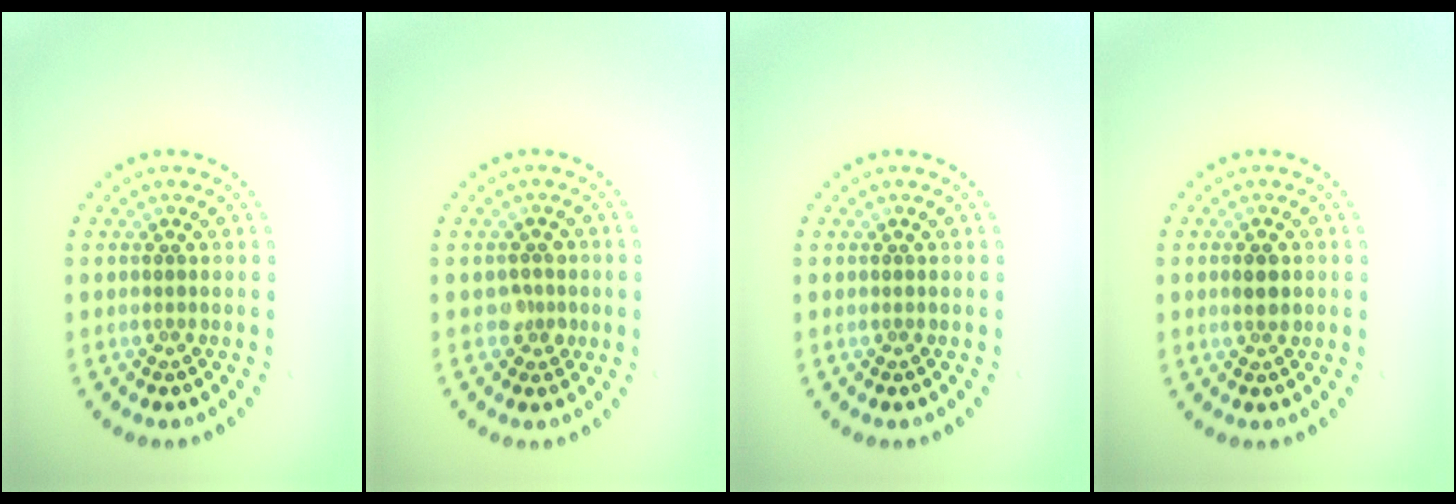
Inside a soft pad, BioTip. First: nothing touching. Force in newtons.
{"total": 1.6, "press": 1.4, "slide": 0.9}
{"total": 0.0}
{"total": 1.2, "press": 1.2, "slide": 0.1}